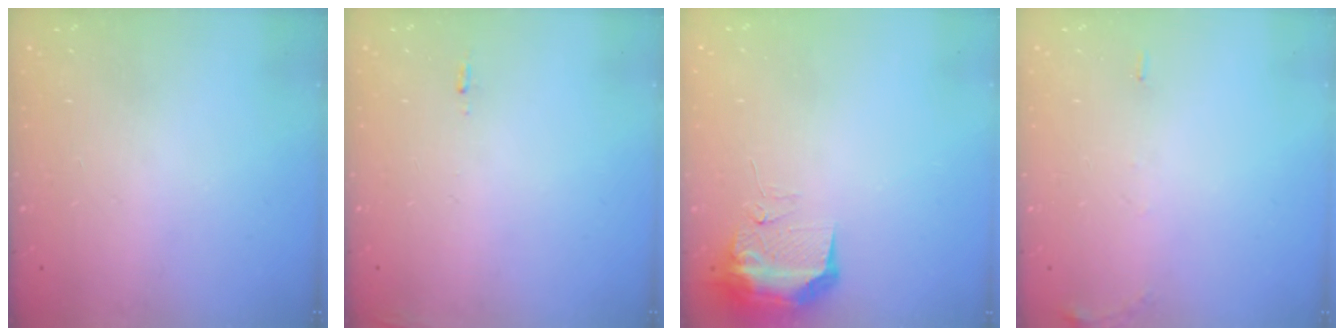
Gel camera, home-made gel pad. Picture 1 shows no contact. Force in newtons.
{"total": 5.6, "press": 5.3, "slide": 1.8}
{"total": 9.5, "press": 9.4, "slide": 1.4}
{"total": 6.5, "press": 6.2, "slide": 1.8}